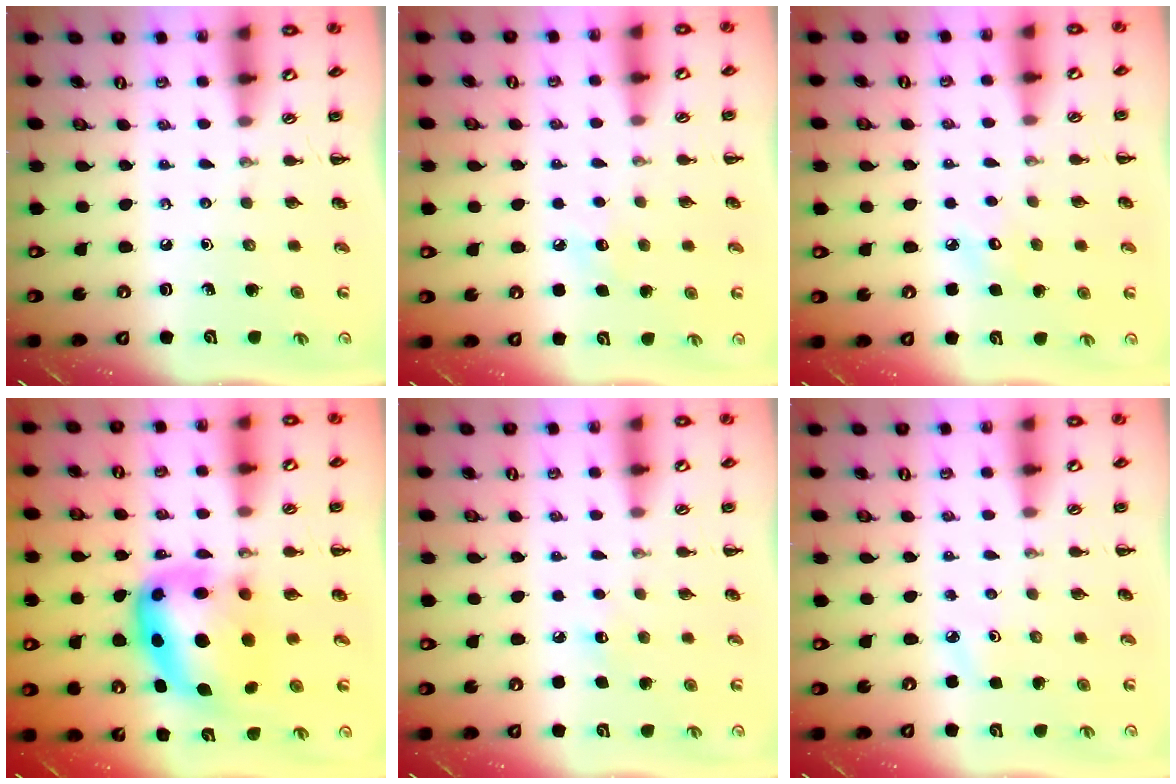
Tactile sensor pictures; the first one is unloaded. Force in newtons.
{"total": 5.8, "press": 5.6, "slide": 1.4}
{"total": 3.9, "press": 3.8, "slide": 1.0}
{"total": 13.1, "press": 12.8, "slide": 3.2}
{"total": 5.6, "press": 5.5, "slide": 1.2}
{"total": 4.6, "press": 4.4, "slide": 1.3}